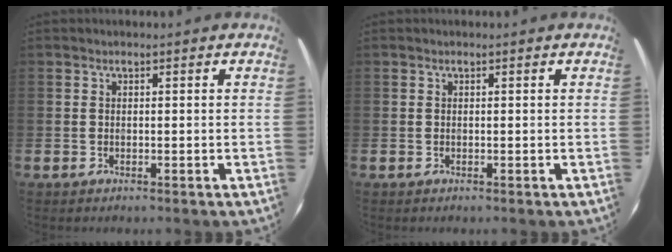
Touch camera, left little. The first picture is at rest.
{"total": 0.0}